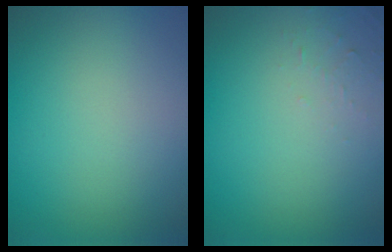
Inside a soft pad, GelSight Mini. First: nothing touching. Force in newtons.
{"total": 0.9, "press": 0.9, "slide": 0.1}